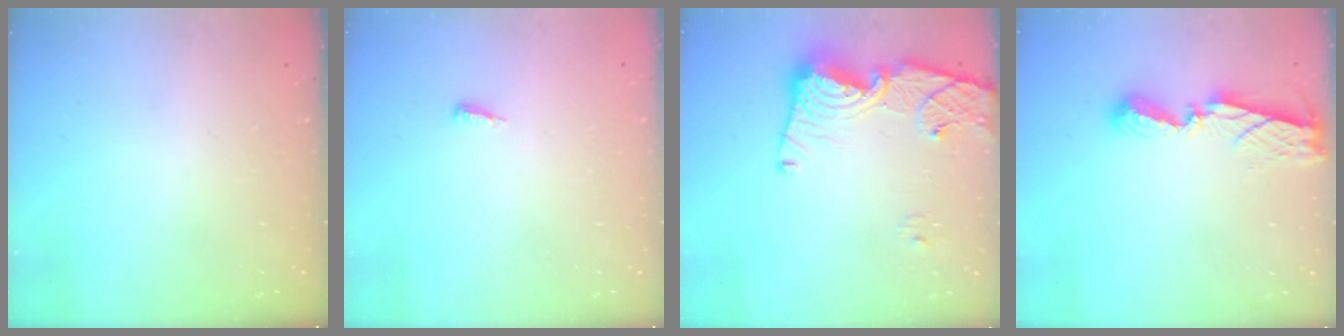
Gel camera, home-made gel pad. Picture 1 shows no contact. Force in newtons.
{"total": 2.9, "press": 2.9, "slide": 0.4}
{"total": 15.0, "press": 14.9, "slide": 2.0}
{"total": 7.5, "press": 7.5, "slide": 0.5}